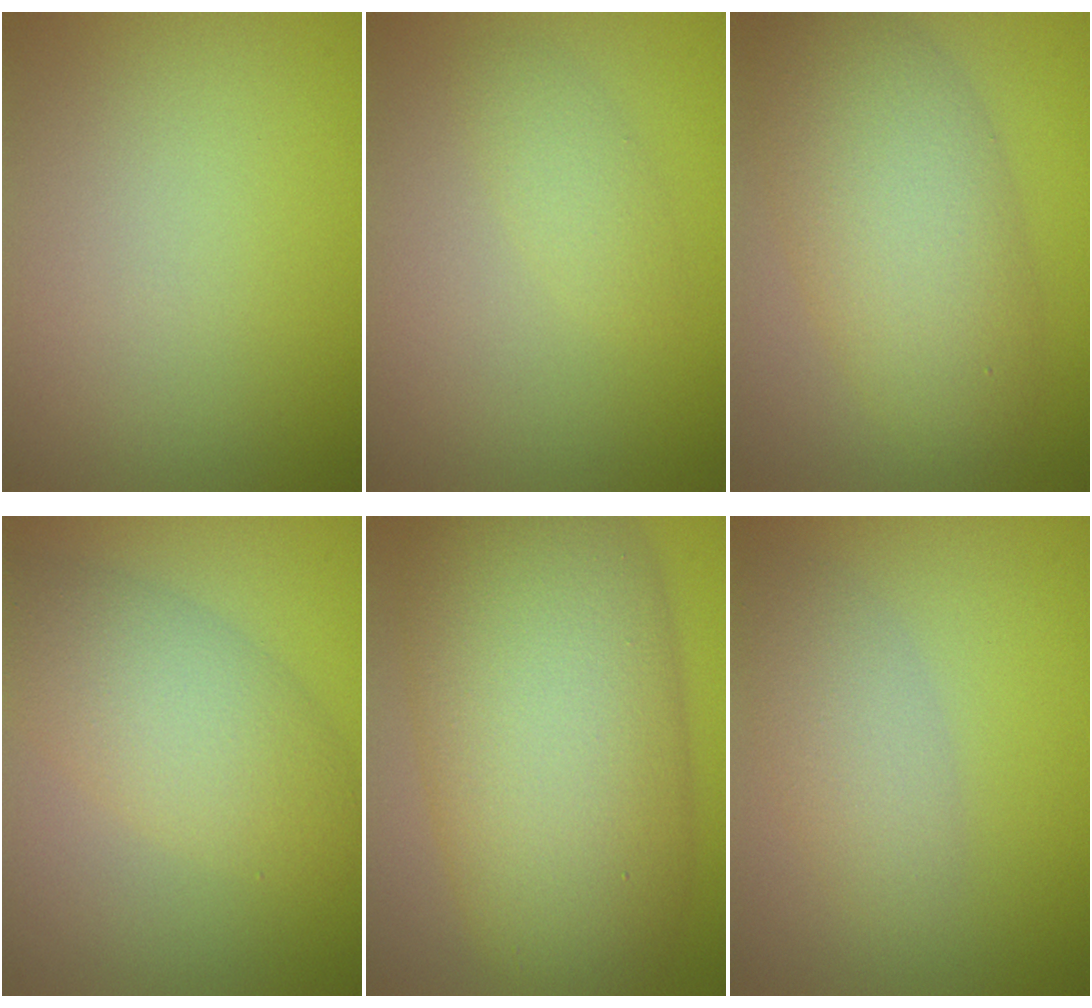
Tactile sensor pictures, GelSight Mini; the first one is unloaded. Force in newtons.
{"total": 1.5, "press": 1.5, "slide": 0.0}
{"total": 7.4, "press": 7.4, "slide": 0.3}
{"total": 5.2, "press": 5.2, "slide": 0.5}
{"total": 14.4, "press": 14.4, "slide": 0.5}
{"total": 2.8, "press": 2.8, "slide": 0.2}